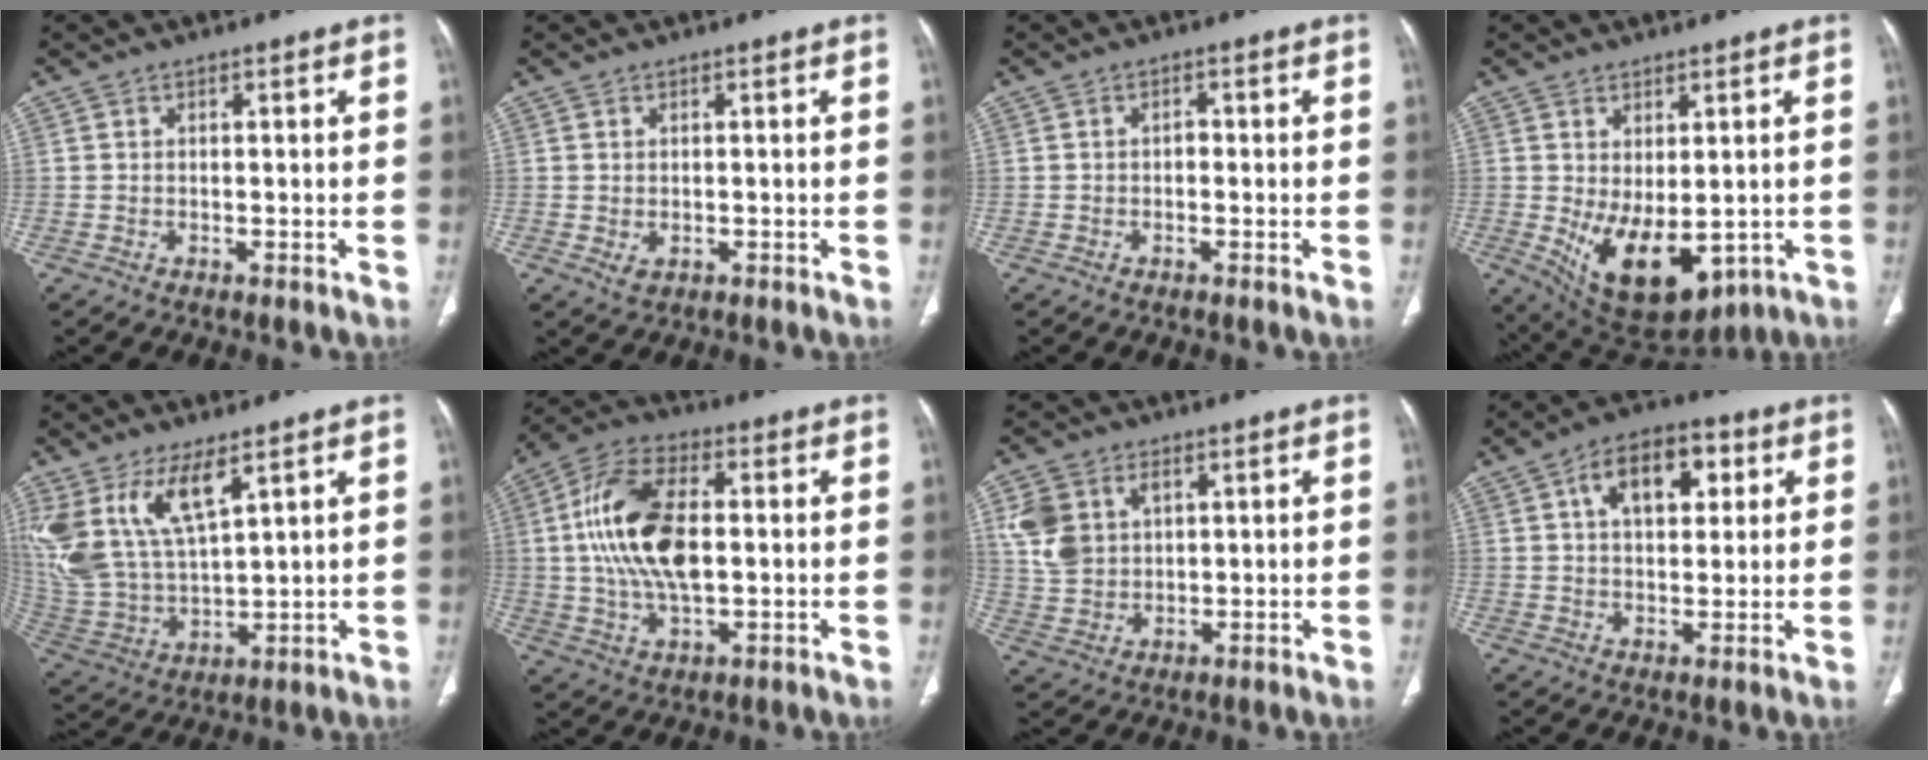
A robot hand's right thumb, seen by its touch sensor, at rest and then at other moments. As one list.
[{"total": 1.9, "force": [-0.4, 1.3, 1.3], "torque": [-0.025, -0.003, 0.001]}, {"total": 1.2, "force": [-0.3, 0.8, 0.8], "torque": [-0.008, 0.004, -0.008]}, {"total": 12.8, "force": [-2.2, 7.1, 10.5], "torque": [-0.155, -0.014, -0.002]}, {"total": 15.3, "force": [8.1, 6.4, 11.2], "torque": [-0.232, -0.030, 0.180]}, {"total": 16.7, "force": [1.3, 8.7, 14.2], "torque": [-0.281, 0.015, 0.023]}, {"total": 9.0, "force": [3.1, 6.8, 5.1], "torque": [-0.090, -0.003, 0.068]}, {"total": 11.7, "force": [3.9, 6.8, 8.7], "torque": [-0.106, 0.009, 0.056]}]